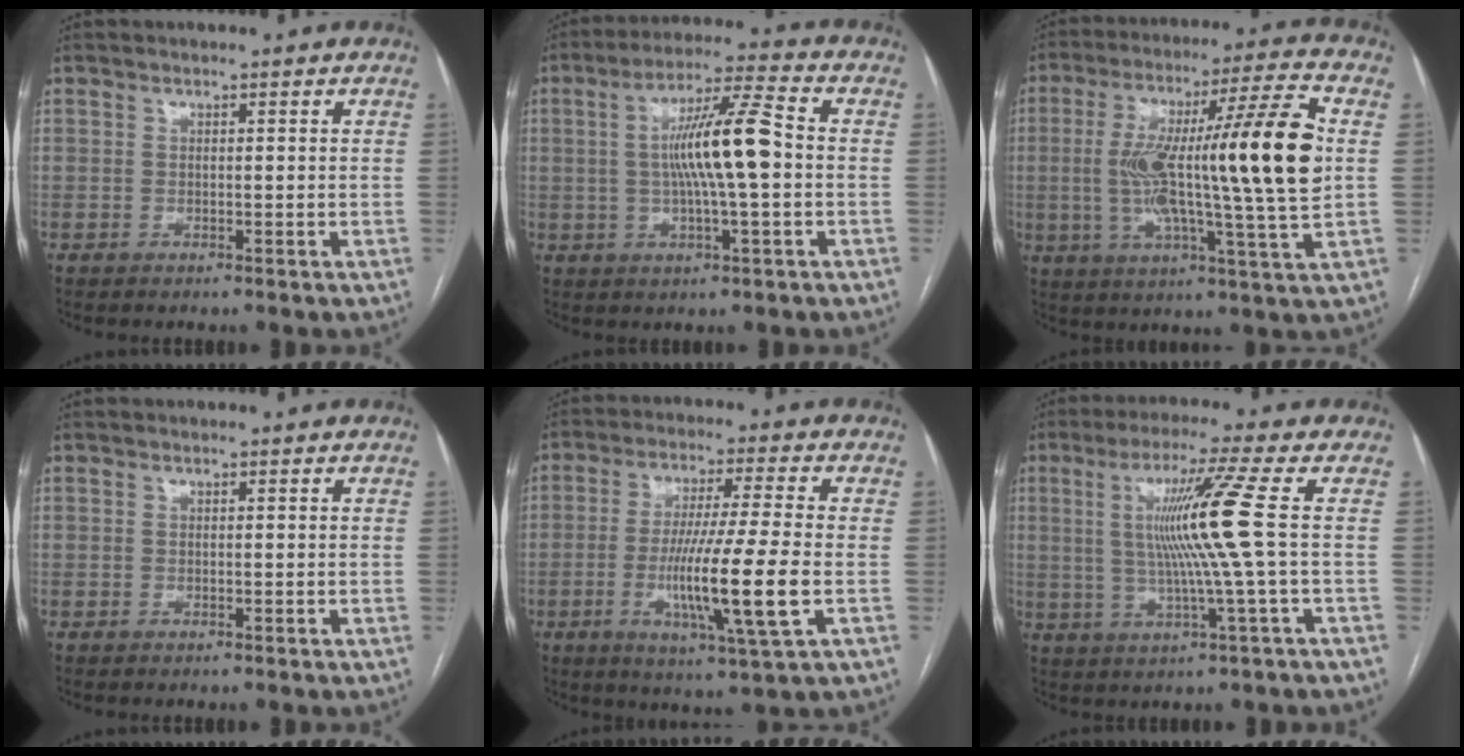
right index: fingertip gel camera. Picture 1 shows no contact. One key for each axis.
{"total": 11.5, "fx": 0.0, "fy": 0.7, "fz": 11.5, "tx": -0.208, "ty": 0.013, "tz": -0.004}
{"total": 22.1, "fx": 1.2, "fy": 0.3, "fz": 22.1, "tx": -0.356, "ty": 0.016, "tz": 0.008}
{"total": 0.0}
{"total": 13.7, "fx": -3.2, "fy": -0.5, "fz": 13.3, "tx": -0.250, "ty": -0.021, "tz": -0.060}
{"total": 10.8, "fx": 1.1, "fy": -2.5, "fz": 10.4, "tx": -0.191, "ty": 0.004, "tz": 0.026}